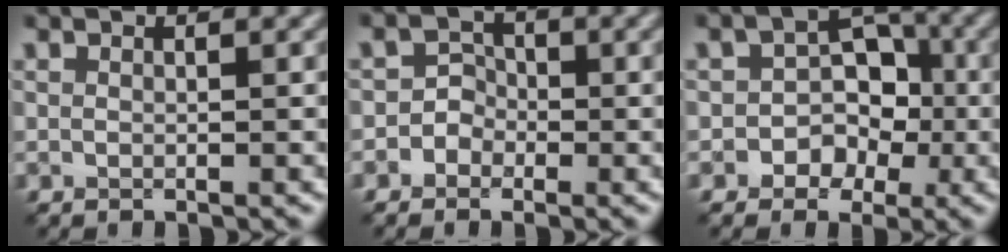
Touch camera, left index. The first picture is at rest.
{"total": 2.3, "force": [-0.8, 2.1, 0.3], "torque": [0.026, 0.014, -0.029]}
{"total": 4.4, "force": [-1.1, 3.6, 2.3], "torque": [0.007, 0.008, -0.027]}